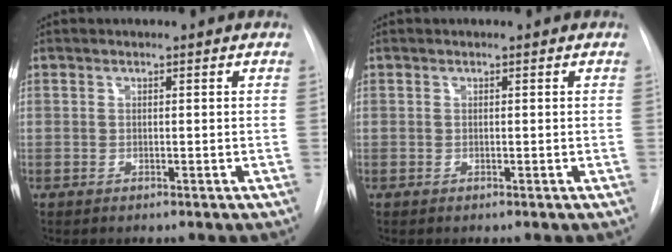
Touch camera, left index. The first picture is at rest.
{"total": 0.0}